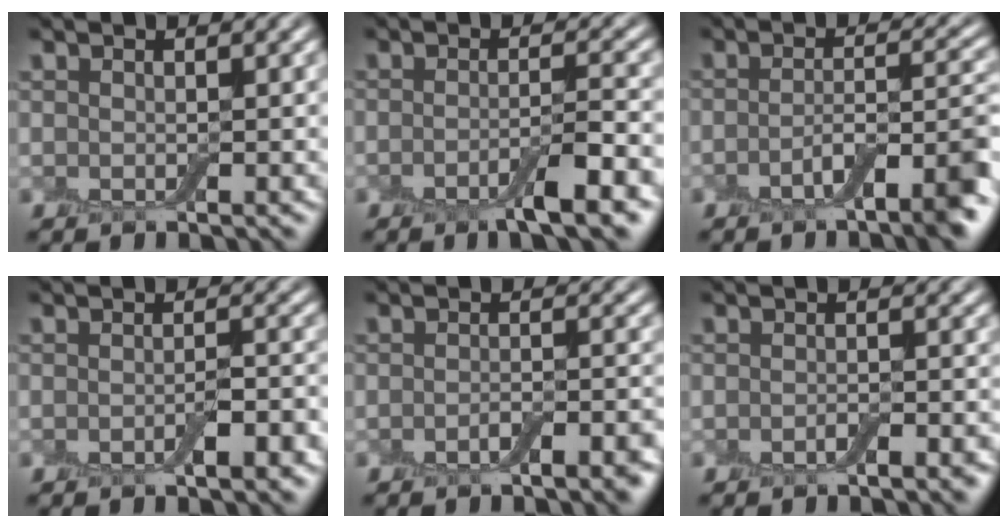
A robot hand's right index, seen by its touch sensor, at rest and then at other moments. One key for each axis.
{"total": 3.8, "fx": -2.2, "fy": 0.5, "fz": 3.2, "tx": -0.051, "ty": 0.000, "tz": -0.039}
{"total": 5.4, "fx": -3.0, "fy": 1.3, "fz": 4.3, "tx": -0.063, "ty": 0.005, "tz": -0.049}
{"total": 2.3, "fx": -1.1, "fy": 0.6, "fz": 1.9, "tx": -0.030, "ty": -0.002, "tz": -0.016}
{"total": 2.9, "fx": -1.8, "fy": 0.9, "fz": 2.1, "tx": -0.034, "ty": -0.005, "tz": -0.024}
{"total": 1.9, "fx": -1.2, "fy": 0.6, "fz": 1.3, "tx": -0.020, "ty": -0.004, "tz": -0.016}